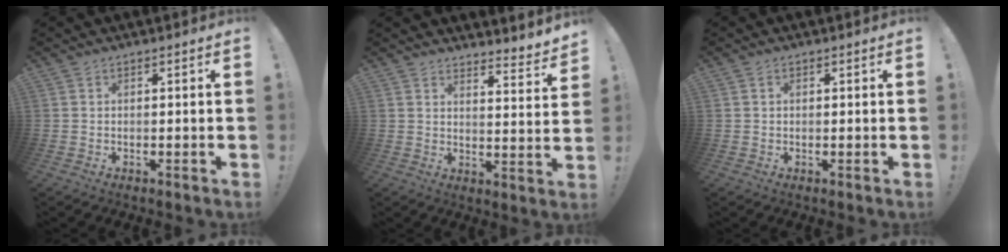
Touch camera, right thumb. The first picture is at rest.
{"total": 4.9, "force": [4.4, 0.3, 2.2], "torque": [-0.021, -0.051, 0.072]}
{"total": 0.7, "force": [0.2, 0.6, 0.2], "torque": [-0.006, 0.004, 0.003]}